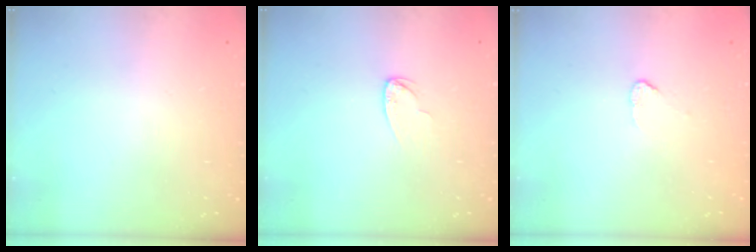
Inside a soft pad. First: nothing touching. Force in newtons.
{"total": 3.9, "press": 3.9, "slide": 0.3}
{"total": 2.6, "press": 2.6, "slide": 0.2}